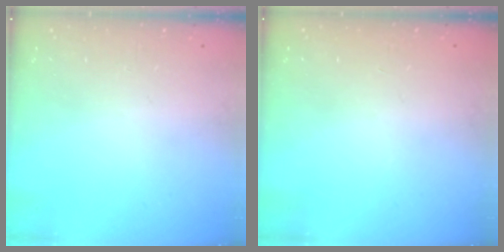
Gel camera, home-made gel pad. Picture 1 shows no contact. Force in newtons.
{"total": 0.0}